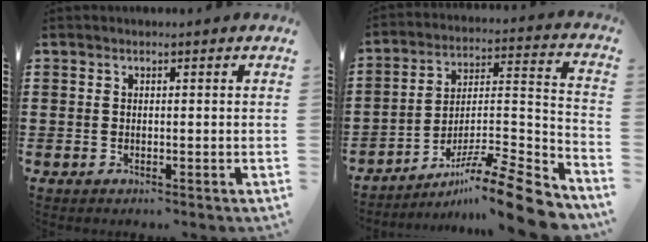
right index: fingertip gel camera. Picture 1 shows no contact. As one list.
[{"total": 12.1, "force": [-9.6, 0.8, 7.3], "torque": [-0.104, 0.025, -0.180]}]